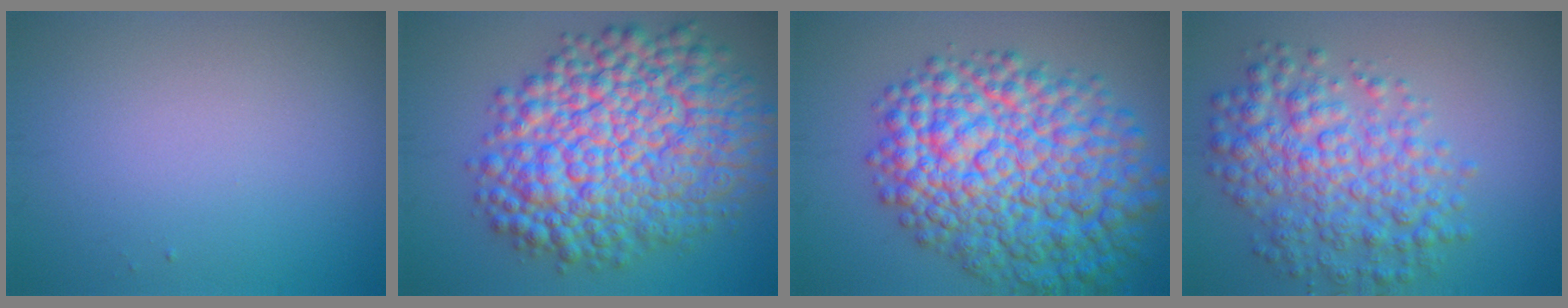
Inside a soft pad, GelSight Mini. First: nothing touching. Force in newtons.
{"total": 13.9, "press": 13.9, "slide": 0.3}
{"total": 12.9, "press": 12.9, "slide": 0.3}
{"total": 6.5, "press": 6.5, "slide": 0.1}